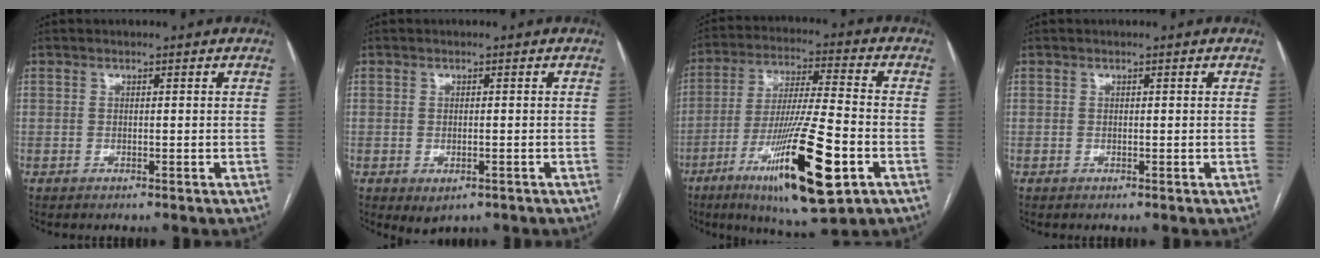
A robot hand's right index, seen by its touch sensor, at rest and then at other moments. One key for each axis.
{"total": 2.5, "fx": -1.1, "fy": 1.3, "fz": 1.8, "tx": -0.027, "ty": -0.004, "tz": -0.004}
{"total": 19.2, "fx": -8.0, "fy": 2.0, "fz": 17.4, "tx": -0.312, "ty": -0.035, "tz": -0.133}
{"total": 0.0}